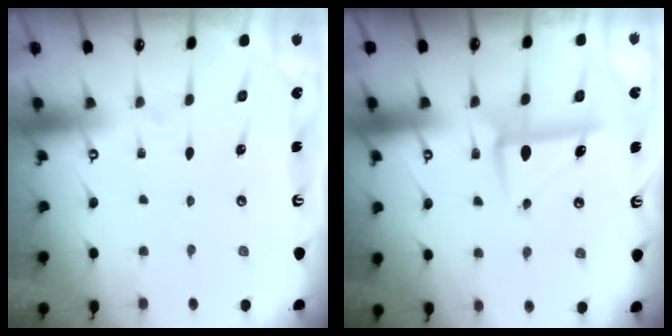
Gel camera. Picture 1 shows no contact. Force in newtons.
{"total": 7.6, "press": 7.5, "slide": 0.9}